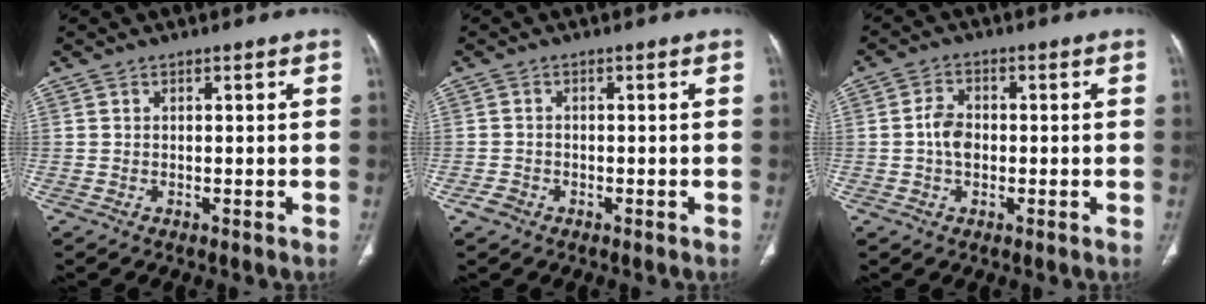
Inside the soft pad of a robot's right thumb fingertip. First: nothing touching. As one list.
[{"total": 1.8, "force": [-1.0, 1.4, 0.6], "torque": [-0.013, 0.006, -0.017]}, {"total": 4.4, "force": [-0.4, 3.1, 3.1], "torque": [-0.056, 0.011, -0.012]}]